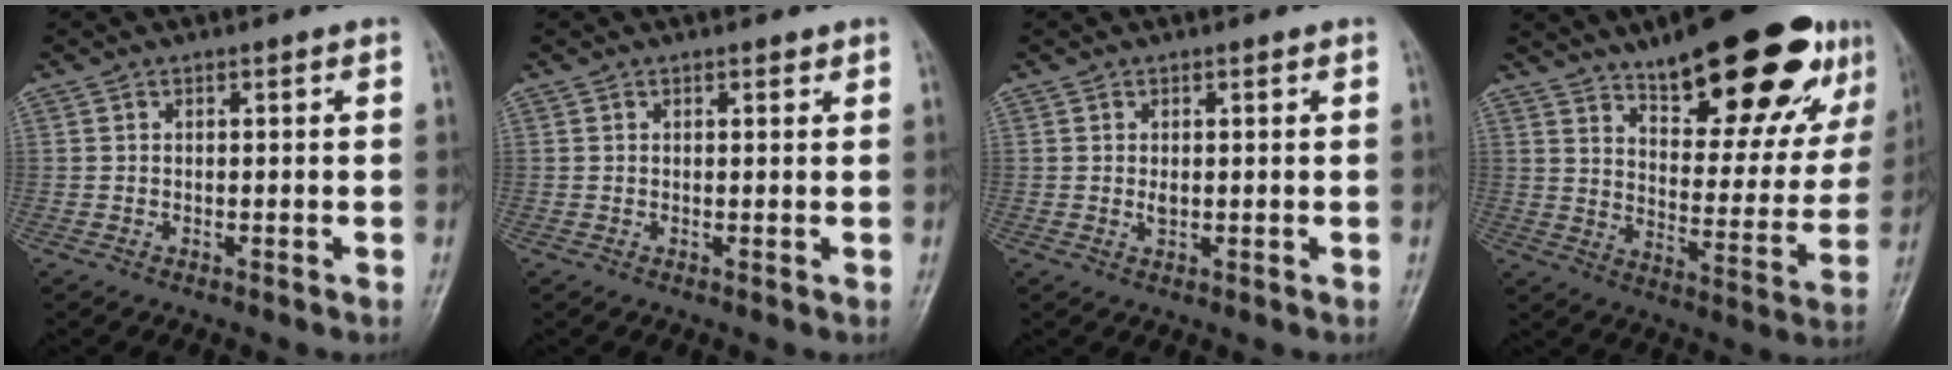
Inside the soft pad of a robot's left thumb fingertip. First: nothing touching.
{"total": 0.9, "force": [0.7, 0.4, 0.5], "torque": [-0.005, -0.004, 0.007]}
{"total": 1.3, "force": [0.3, 0.7, 1.0], "torque": [-0.014, -0.003, 0.007]}
{"total": 24.8, "force": [15.3, 8.3, 17.6], "torque": [-0.209, -0.057, 0.226]}